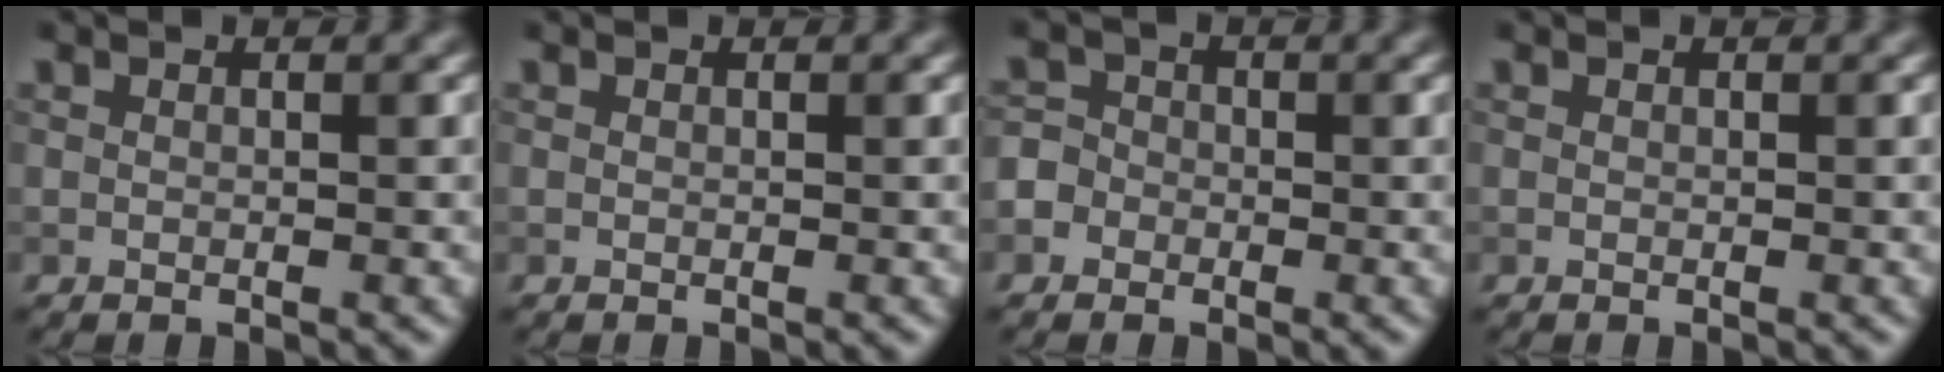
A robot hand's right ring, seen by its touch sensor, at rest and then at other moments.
{"total": 0.0}
{"total": 3.5, "force": [-1.5, 3.1, 0.8], "torque": [0.008, 0.009, -0.050]}
{"total": 0.0}